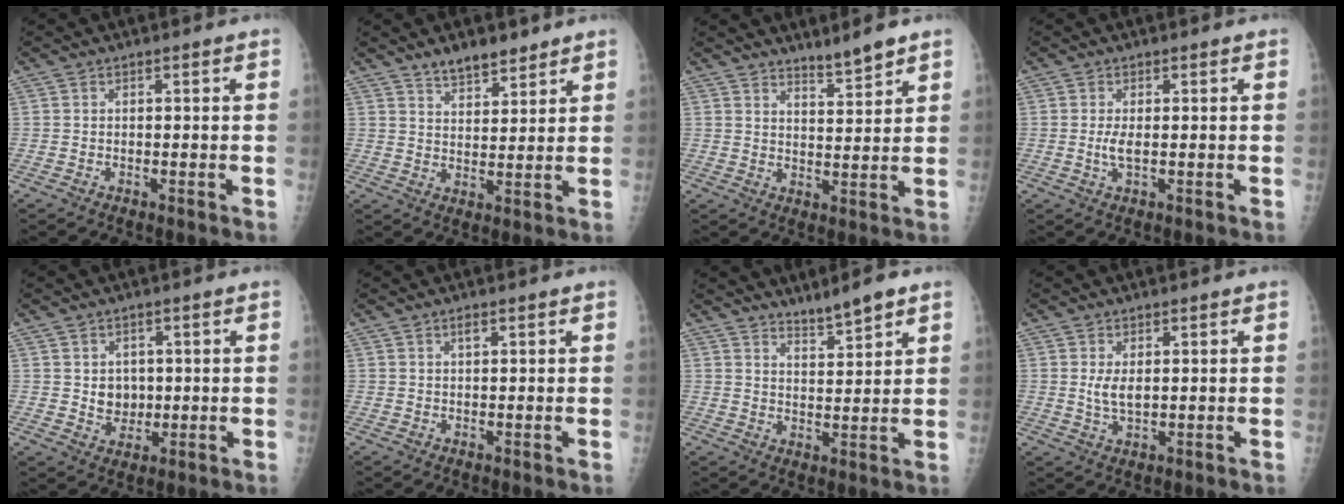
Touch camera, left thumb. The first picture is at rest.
{"total": 6.2, "force": [5.1, 2.4, 2.6], "torque": [-0.021, -0.036, 0.086]}
{"total": 4.6, "force": [4.1, 0.3, 2.0], "torque": [-0.029, -0.038, 0.071]}
{"total": 2.2, "force": [-0.1, 0.8, 2.0], "torque": [-0.049, -0.005, 0.000]}
{"total": 4.5, "force": [0.5, 3.9, 2.2], "torque": [-0.010, -0.005, 0.016]}
{"total": 1.0, "force": [0.7, 0.4, 0.7], "torque": [-0.008, -0.001, 0.010]}
{"total": 5.1, "force": [4.3, 0.5, 2.6], "torque": [-0.040, -0.032, 0.076]}
{"total": 3.2, "force": [0.7, 1.7, 2.7], "torque": [-0.048, -0.010, 0.018]}